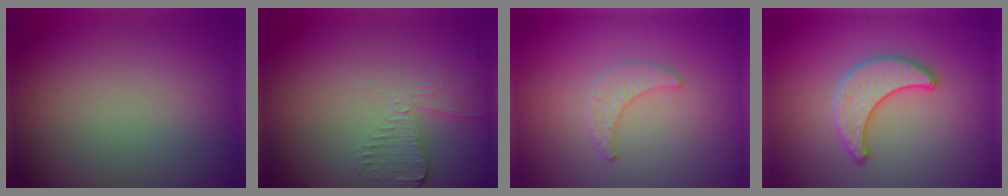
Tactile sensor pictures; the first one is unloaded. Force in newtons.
{"total": 2.6, "press": 2.3, "slide": 1.1}
{"total": 2.0, "press": 1.9, "slide": 0.5}
{"total": 3.4, "press": 3.4, "slide": 0.2}